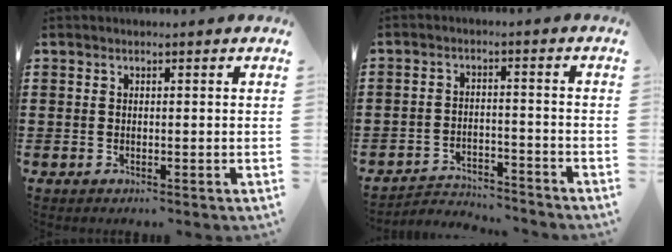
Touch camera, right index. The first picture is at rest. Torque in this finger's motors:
{"motor_torque": [0.33, 0.66, -0.22, -0.19]}